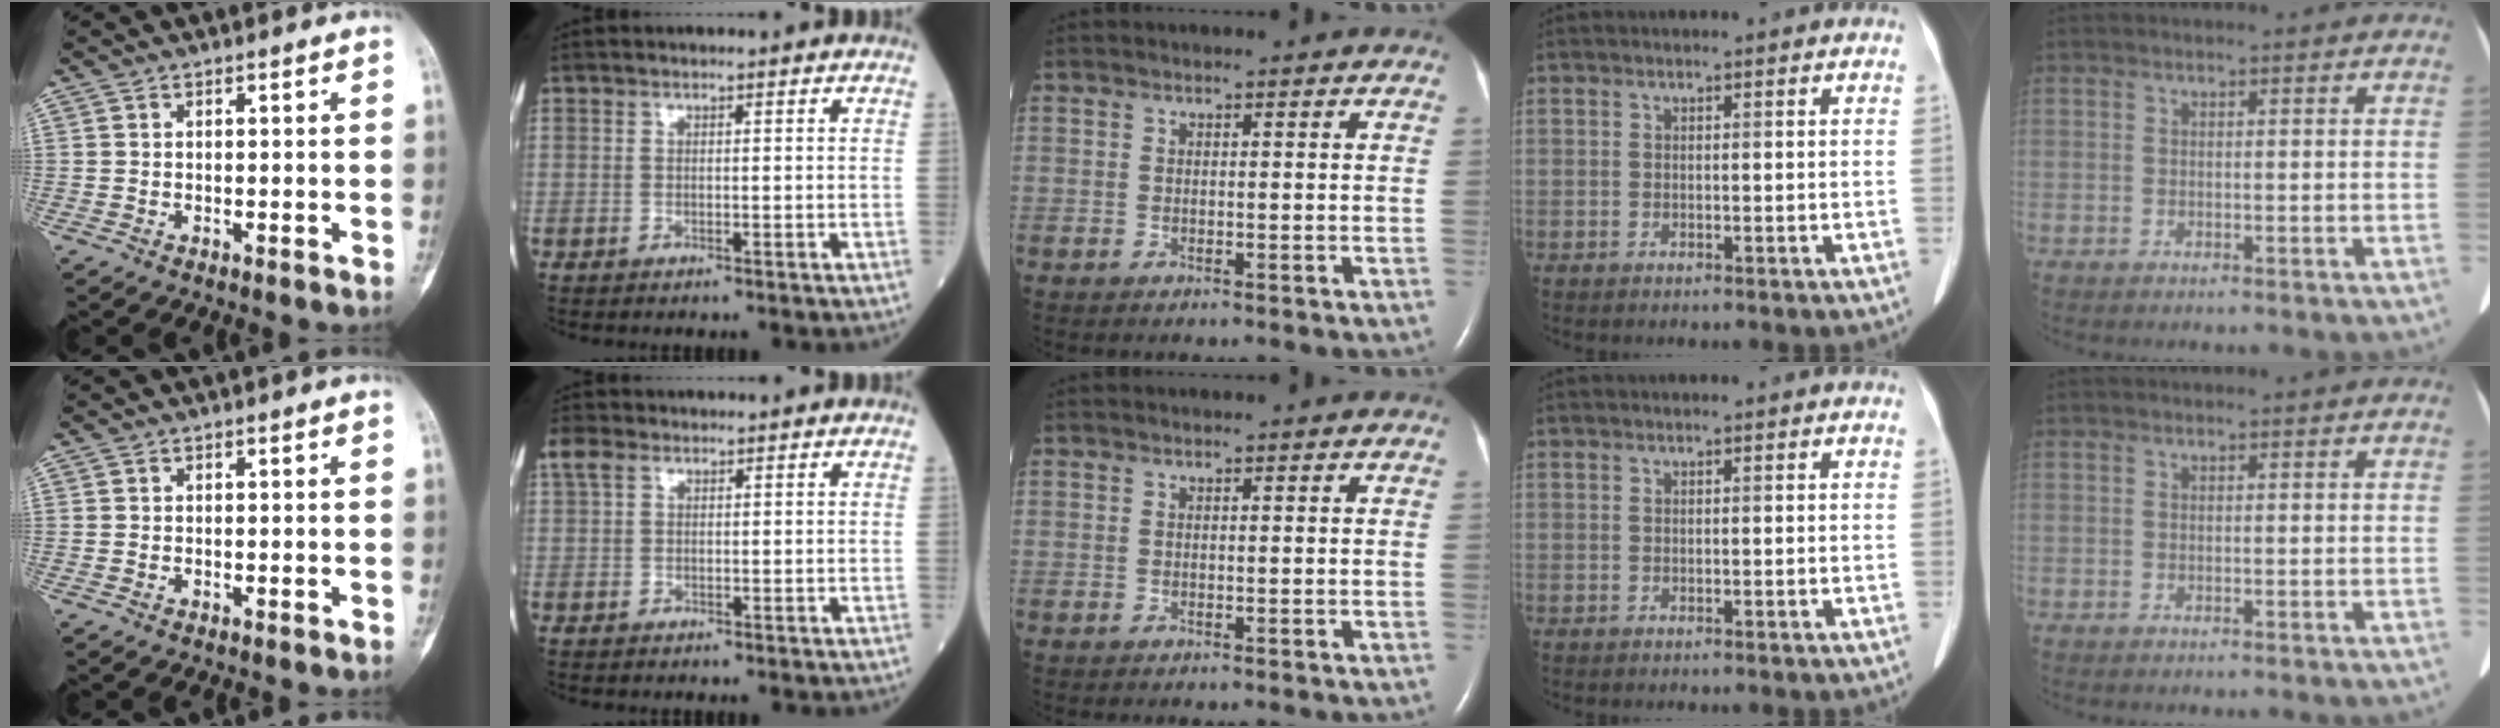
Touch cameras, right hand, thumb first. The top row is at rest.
{"index": {"total": 2.0, "force": [0.9, 1.4, 1.2], "torque": [-0.035, 0.024, 0.019]}}